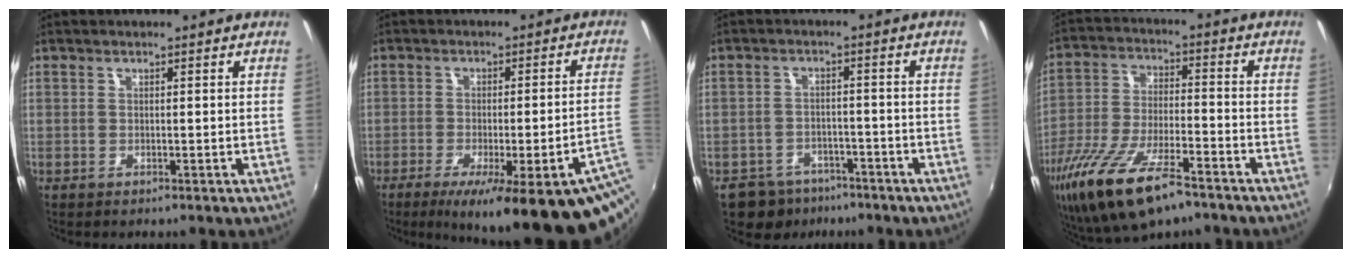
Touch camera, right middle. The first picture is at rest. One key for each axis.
{"total": 22.3, "fx": -12.1, "fy": 3.3, "fz": 18.4, "tx": -0.256, "ty": -0.054, "tz": -0.146}
{"total": 8.7, "fx": -6.3, "fy": 5.6, "fz": 2.5, "tx": -0.071, "ty": 0.012, "tz": -0.085}
{"total": 19.0, "fx": -12.4, "fy": 6.2, "fz": 13.0, "tx": -0.265, "ty": -0.047, "tz": -0.222}